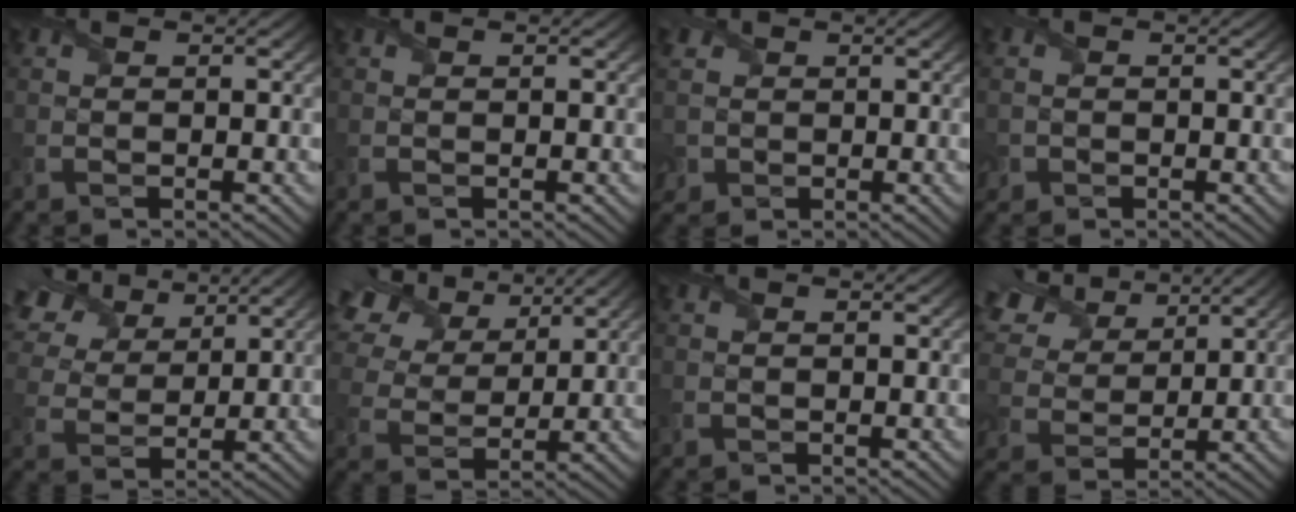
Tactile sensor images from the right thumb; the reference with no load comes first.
{"total": 0.0}
{"total": 4.0, "force": [0.1, 3.7, 1.4], "torque": [-0.062, -0.008, -0.008]}
{"total": 2.1, "force": [-0.8, 1.9, 0.4], "torque": [-0.017, -0.010, -0.022]}
{"total": 11.0, "force": [6.5, 6.4, 6.2], "torque": [-0.179, 0.028, 0.115]}
{"total": 13.0, "force": [7.4, 7.7, 7.5], "torque": [-0.218, 0.033, 0.124]}
{"total": 0.6, "force": [-0.2, 0.6, 0.1], "torque": [-0.002, -0.005, -0.004]}
{"total": 13.9, "force": [7.0, 8.9, 8.1], "torque": [-0.247, 0.037, 0.127]}